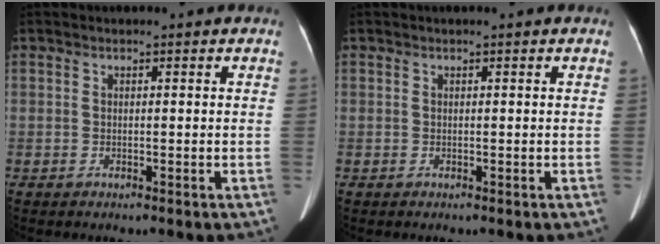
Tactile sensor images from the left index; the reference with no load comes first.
{"total": 0.0}